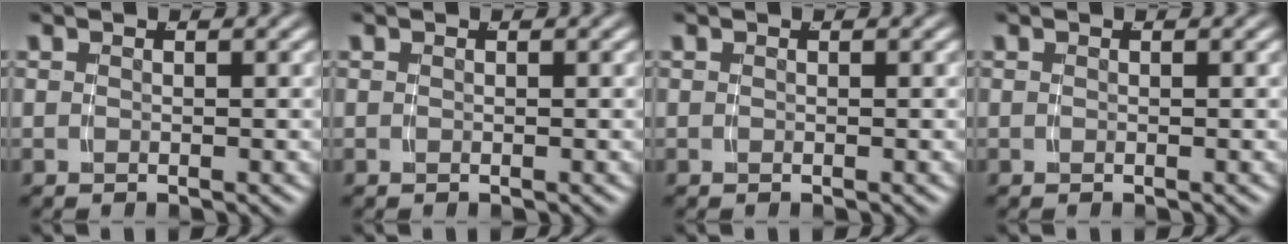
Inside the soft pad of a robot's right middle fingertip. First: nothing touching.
{"total": 0.0}
{"total": 0.0}
{"total": 0.0}